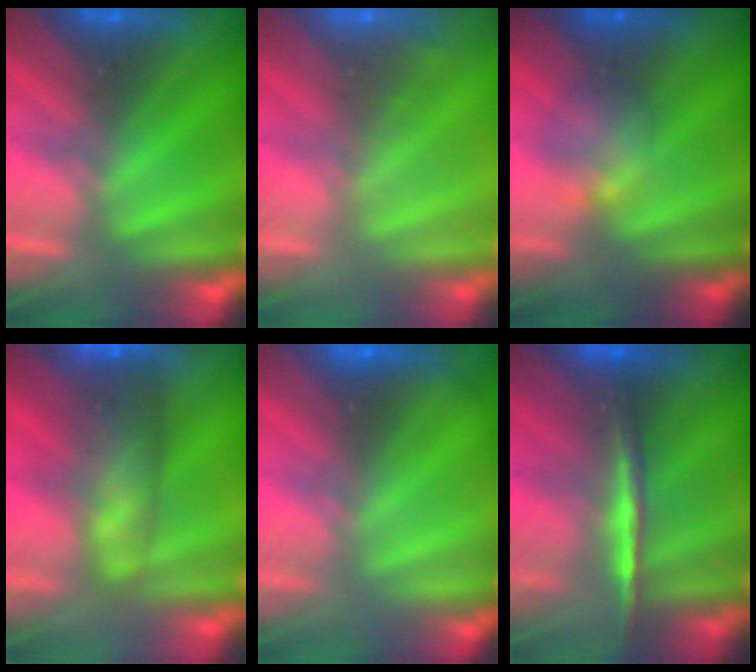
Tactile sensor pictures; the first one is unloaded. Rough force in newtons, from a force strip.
{"total": 1.6}
{"total": 2.2}
{"total": 9.9}
{"total": 2.1}
{"total": 2.0}